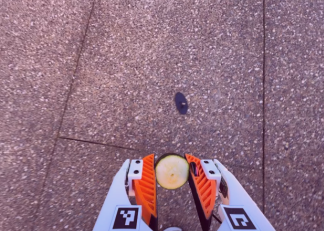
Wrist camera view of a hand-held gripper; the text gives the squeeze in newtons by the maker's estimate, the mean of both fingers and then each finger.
{"total": 10.2, "left": 10.1, "right": 10.4}